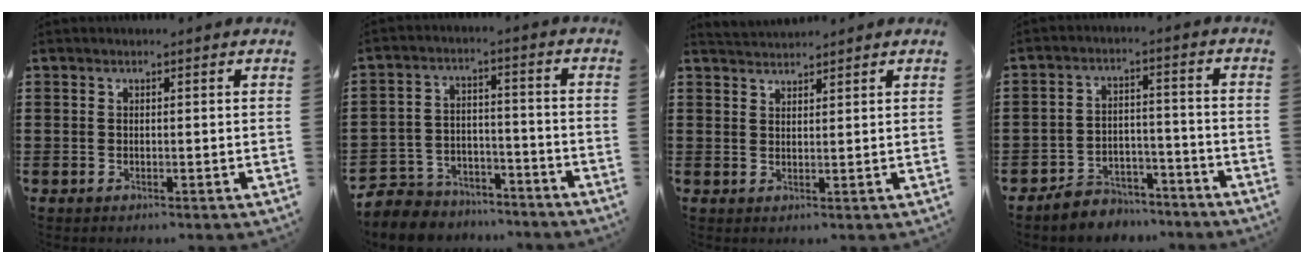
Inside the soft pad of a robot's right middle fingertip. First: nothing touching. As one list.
[{"total": 6.1, "force": [-5.8, 1.9, 0.1], "torque": [-0.016, 0.010, -0.121]}, {"total": 2.3, "force": [2.3, 0.0, -0.3], "torque": [-0.002, -0.003, 0.045]}, {"total": 5.1, "force": [-5.0, 1.3, 0.2], "torque": [-0.004, 0.015, -0.101]}]